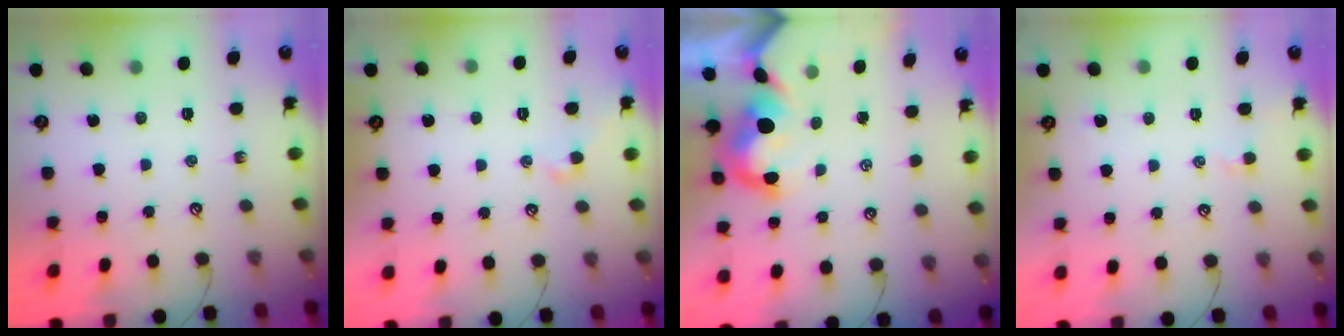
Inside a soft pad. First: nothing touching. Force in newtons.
{"total": 0.8, "press": 0.7, "slide": 0.5}
{"total": 4.4, "press": 4.3, "slide": 1.0}
{"total": 1.9, "press": 1.9, "slide": 0.3}